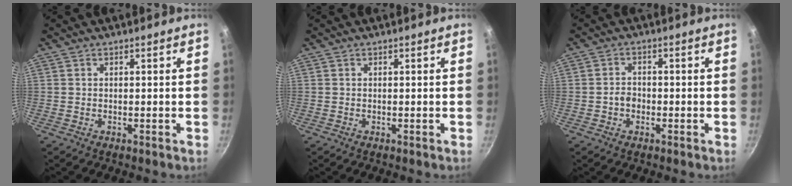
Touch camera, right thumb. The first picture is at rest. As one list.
[{"total": 0.0}, {"total": 2.6, "force": [-0.8, 2.0, 1.4], "torque": [-0.014, 0.013, -0.015]}]